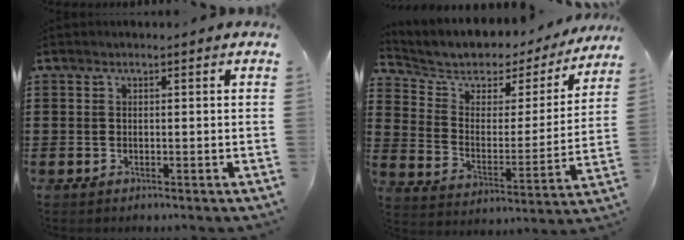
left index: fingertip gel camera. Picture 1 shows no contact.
{"total": 4.7, "force": [3.9, 2.5, 0.8], "torque": [-0.049, -0.033, 0.059]}